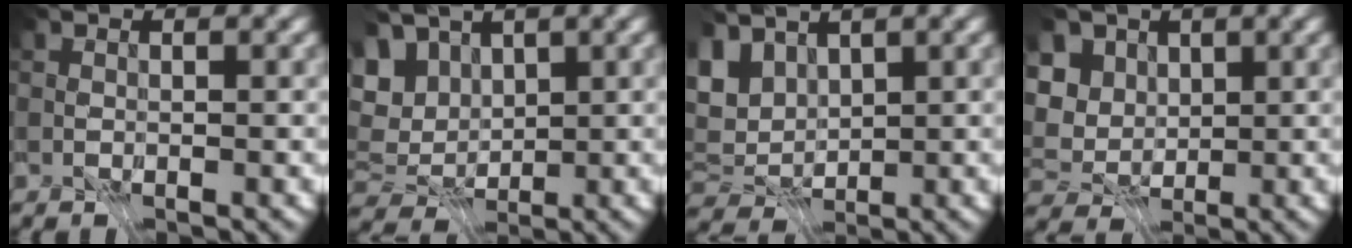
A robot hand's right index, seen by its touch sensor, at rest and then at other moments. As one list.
[{"total": 5.7, "force": [1.6, 3.3, 4.4], "torque": [-0.087, 0.003, 0.037]}, {"total": 3.5, "force": [1.0, 1.0, 3.2], "torque": [-0.081, 0.004, 0.036]}, {"total": 4.9, "force": [1.3, 3.8, 2.9], "torque": [-0.065, 0.004, 0.016]}]